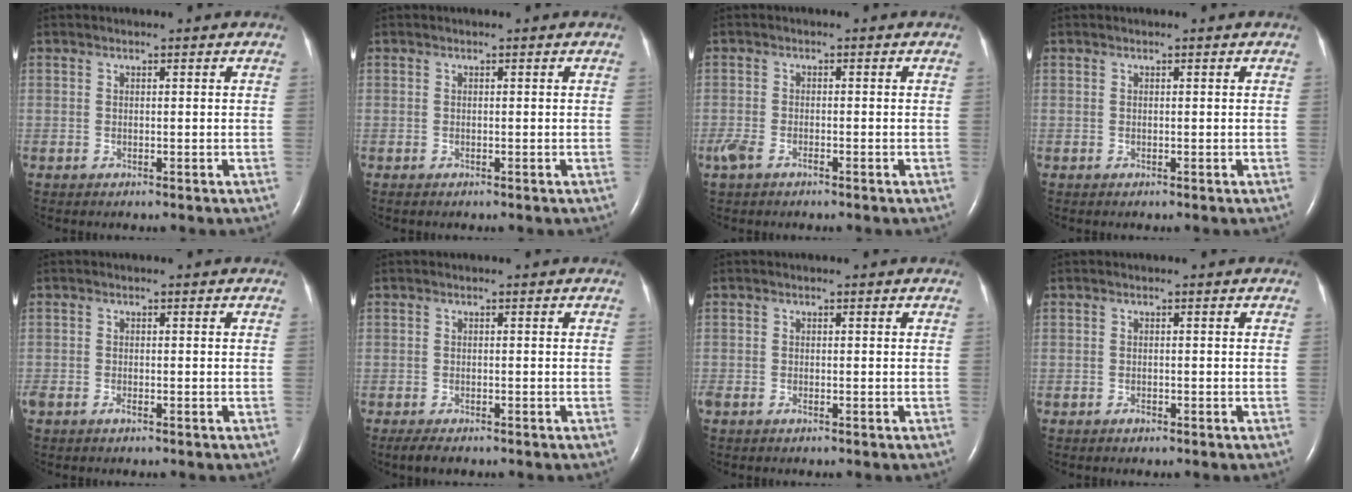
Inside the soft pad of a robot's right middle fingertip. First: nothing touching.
{"total": 0.0}
{"total": 3.3, "force": [-2.1, 1.5, 2.1], "torque": [-0.049, -0.005, -0.038]}
{"total": 0.0}
{"total": 1.7, "force": [-1.1, 0.8, 1.0], "torque": [-0.023, -0.001, -0.016]}
{"total": 2.6, "force": [-1.9, 0.8, 1.5], "torque": [-0.032, -0.007, -0.027]}
{"total": 1.2, "force": [-0.8, 0.6, 0.7], "torque": [-0.017, -0.002, -0.011]}
{"total": 0.6, "force": [-0.5, 0.3, 0.3], "torque": [-0.007, 0.000, -0.007]}